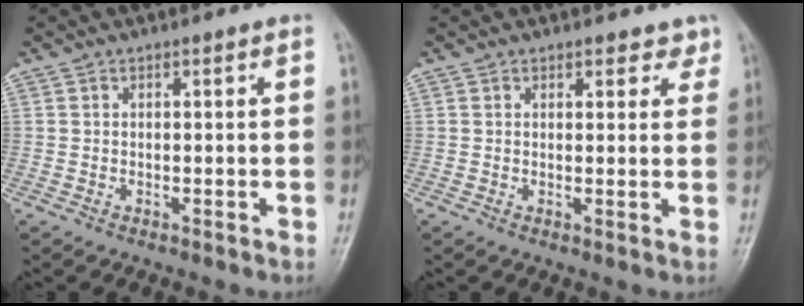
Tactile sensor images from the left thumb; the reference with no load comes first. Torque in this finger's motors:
{"motor_torque": [-0.05, -0.29, -0.49, -0.03, 0.03]}